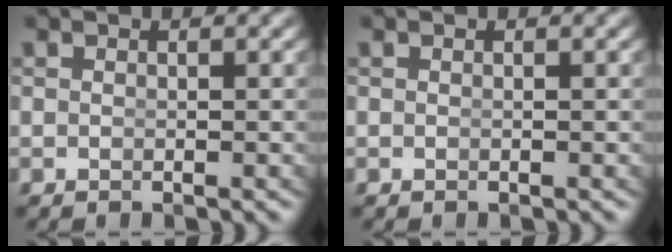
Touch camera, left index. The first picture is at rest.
{"total": 0.0}